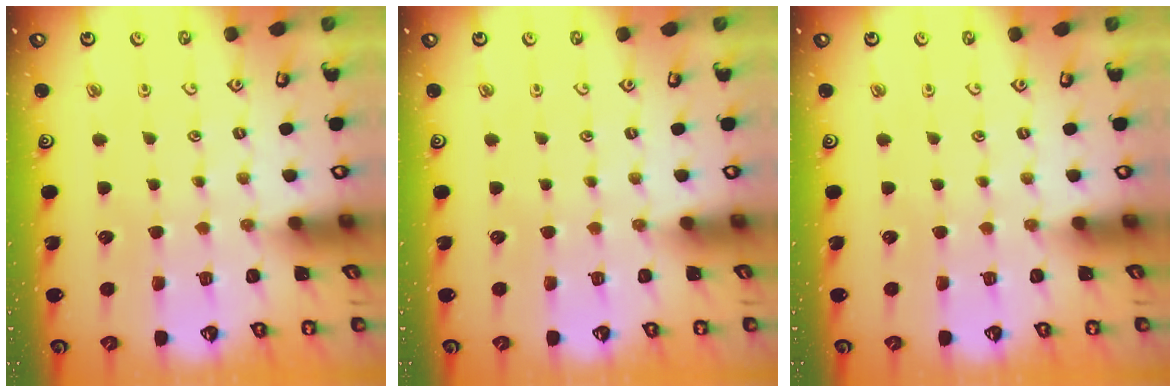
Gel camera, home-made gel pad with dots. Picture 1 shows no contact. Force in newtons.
{"total": 0.0}
{"total": 0.0}